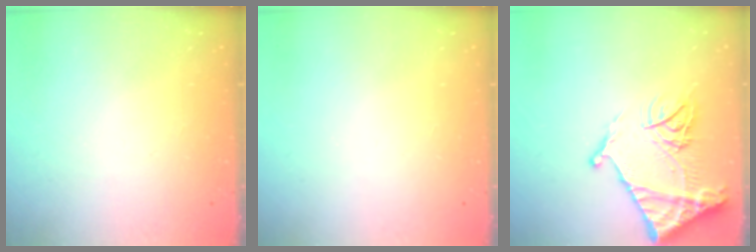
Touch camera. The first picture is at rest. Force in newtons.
{"total": 0.0}
{"total": 16.9, "press": 16.8, "slide": 1.5}